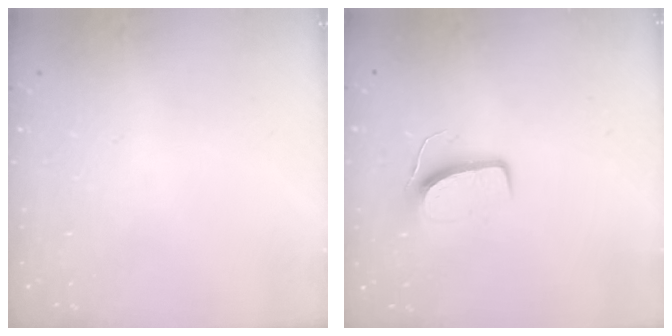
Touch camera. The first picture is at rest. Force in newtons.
{"total": 6.7, "press": 6.7, "slide": 0.5}